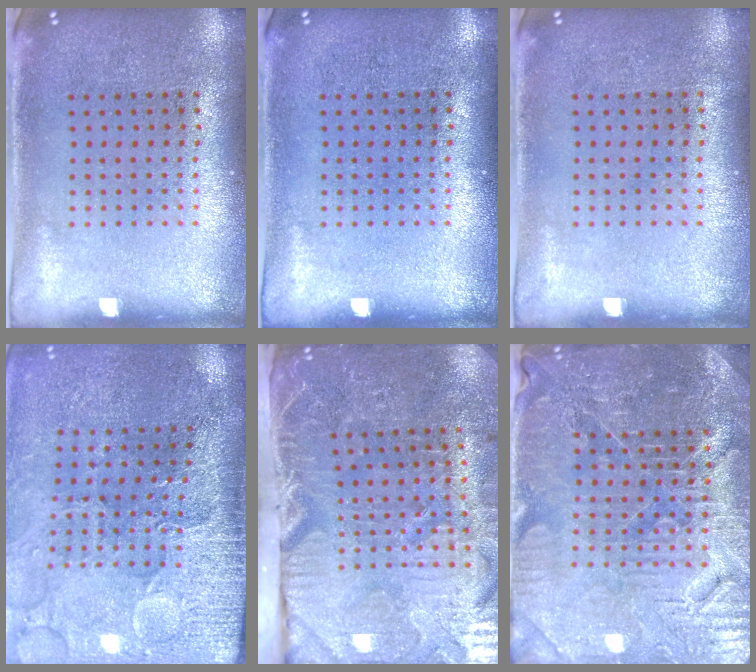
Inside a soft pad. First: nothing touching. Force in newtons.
{"total": 0.0}
{"total": 0.0}
{"total": 3.5, "press": 3.4, "slide": 0.7}
{"total": 4.4, "press": 4.1, "slide": 1.4}
{"total": 4.5, "press": 4.4, "slide": 1.2}